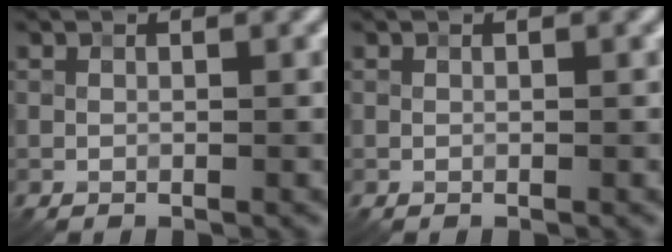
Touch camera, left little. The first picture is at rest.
{"total": 0.0}